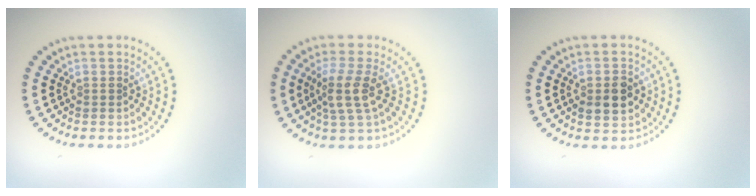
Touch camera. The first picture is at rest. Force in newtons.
{"total": 3.0, "press": 2.3, "slide": 1.9}
{"total": 3.0, "press": 2.9, "slide": 0.2}